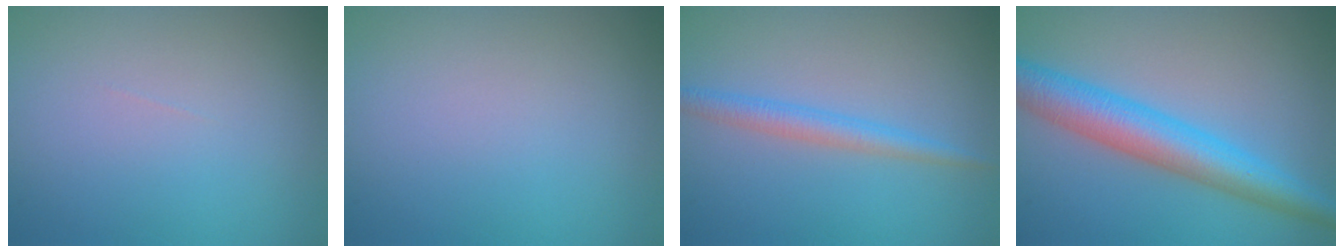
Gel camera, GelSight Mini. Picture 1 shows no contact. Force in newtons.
{"total": 0.0}
{"total": 2.3, "press": 2.3, "slide": 0.1}
{"total": 6.4, "press": 6.4, "slide": 0.1}